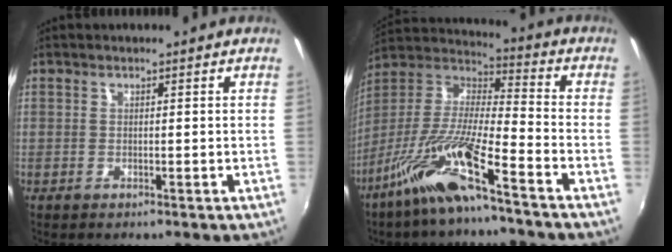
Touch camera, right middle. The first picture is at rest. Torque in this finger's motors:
{"motor_torque": [1.19, -0.95, 1.05, 0.21]}